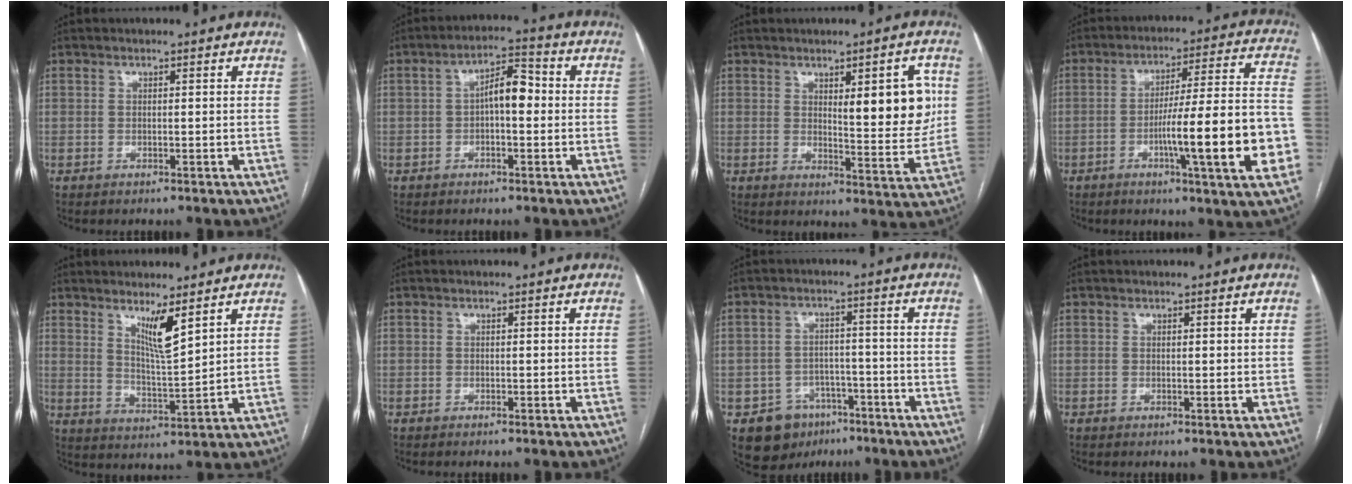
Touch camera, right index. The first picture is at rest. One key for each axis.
{"total": 5.8, "fx": -0.1, "fy": 2.2, "fz": 5.4, "tx": -0.089, "ty": 0.027, "tz": -0.006}
{"total": 9.8, "fx": 2.5, "fy": 2.4, "fz": 9.2, "tx": -0.118, "ty": -0.003, "tz": 0.038}
{"total": 18.7, "fx": -5.2, "fy": 0.4, "fz": 17.9, "tx": -0.220, "ty": 0.011, "tz": -0.073}
{"total": 6.1, "fx": 3.8, "fy": 0.1, "fz": 4.7, "tx": -0.083, "ty": -0.020, "tz": 0.072}
{"total": 0.0}
{"total": 8.2, "fx": -5.0, "fy": 6.2, "fz": 1.8, "tx": -0.023, "ty": 0.015, "tz": -0.071}
{"total": 0.8, "fx": 0.4, "fy": 0.4, "fz": 0.5, "tx": -0.003, "ty": -0.001, "tz": 0.004}